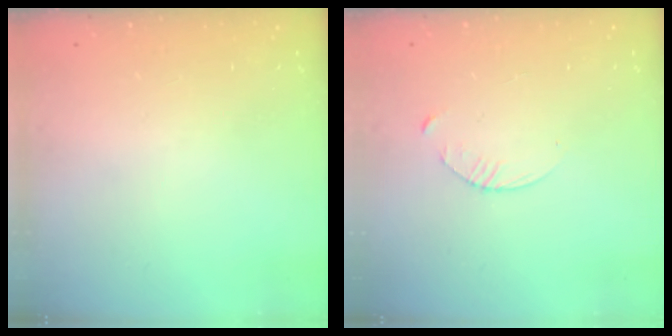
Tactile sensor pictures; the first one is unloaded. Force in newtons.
{"total": 3.8, "press": 3.7, "slide": 0.5}